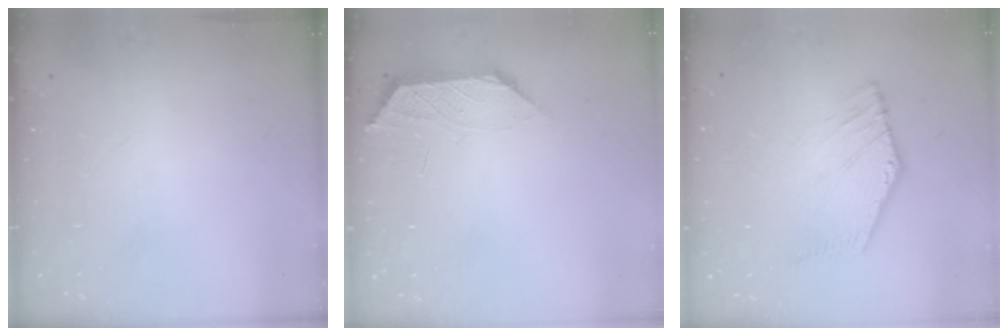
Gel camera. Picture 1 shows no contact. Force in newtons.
{"total": 1.0, "press": 0.9, "slide": 0.5}
{"total": 1.0, "press": 0.4, "slide": 0.9}